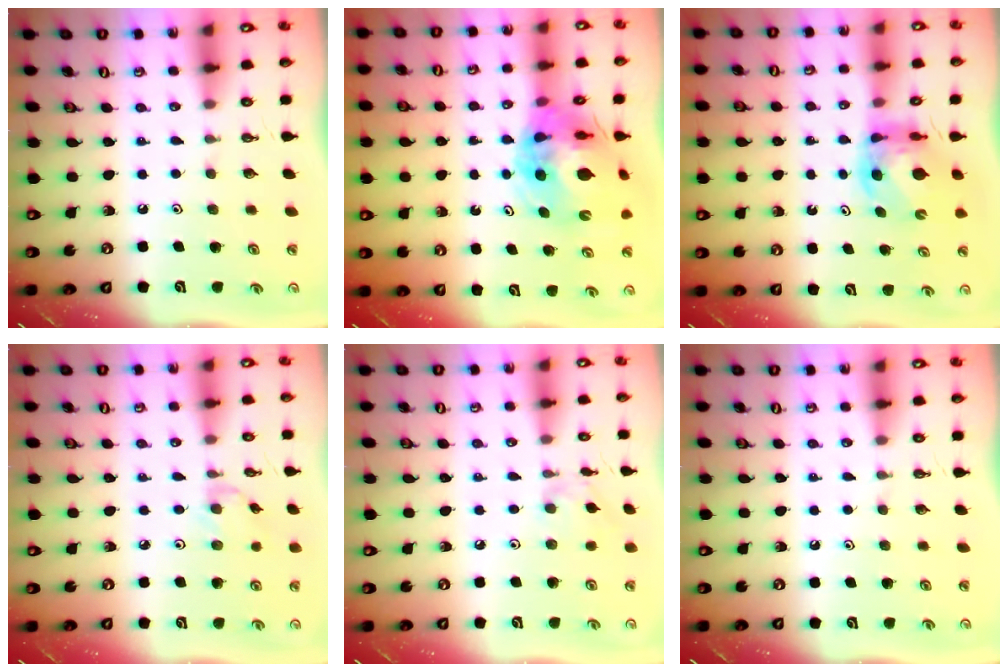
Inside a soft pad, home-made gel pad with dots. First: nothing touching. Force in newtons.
{"total": 17.0, "press": 16.9, "slide": 2.1}
{"total": 6.2, "press": 6.2, "slide": 0.6}
{"total": 0.7, "press": 0.7, "slide": 0.2}
{"total": 3.2, "press": 3.2, "slide": 0.3}
{"total": 0.0}